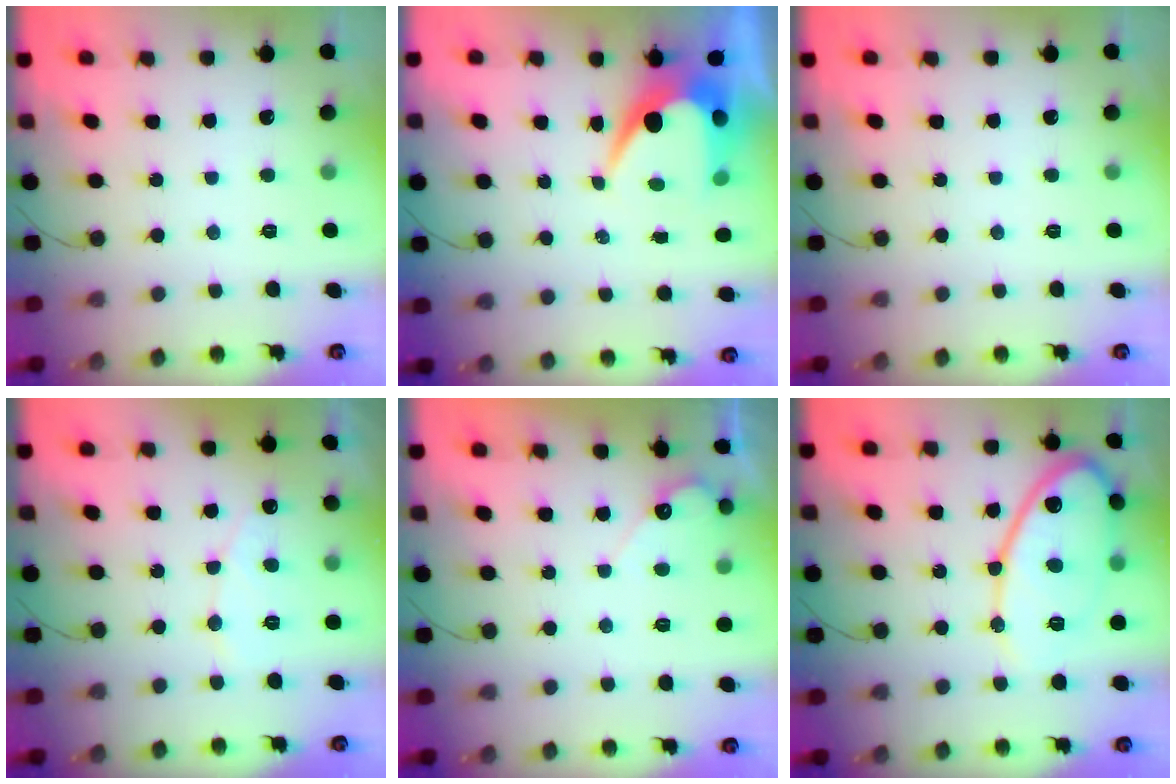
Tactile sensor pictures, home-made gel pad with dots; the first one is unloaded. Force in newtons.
{"total": 7.8, "press": 7.7, "slide": 0.7}
{"total": 0.0}
{"total": 6.3, "press": 6.3, "slide": 0.2}
{"total": 4.2, "press": 4.2, "slide": 0.2}
{"total": 13.8, "press": 13.7, "slide": 1.3}